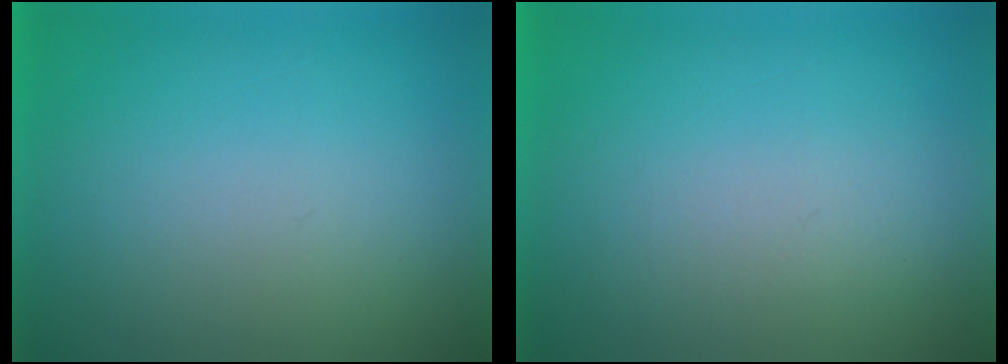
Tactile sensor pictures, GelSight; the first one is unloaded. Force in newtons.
{"total": 1.4}